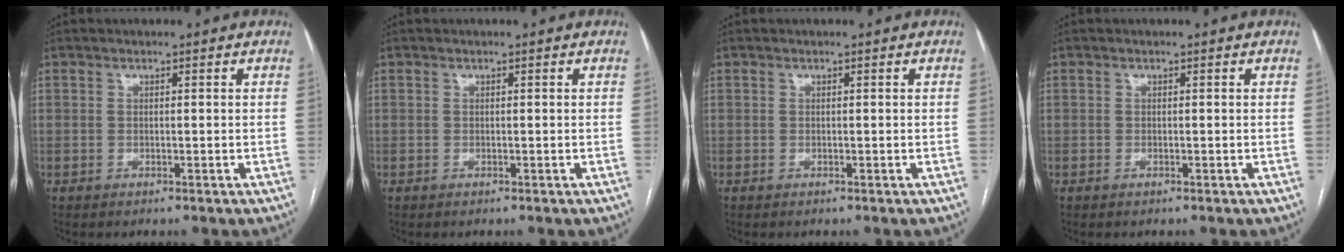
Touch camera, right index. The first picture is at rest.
{"total": 0.0}
{"total": 0.0}
{"total": 0.0}